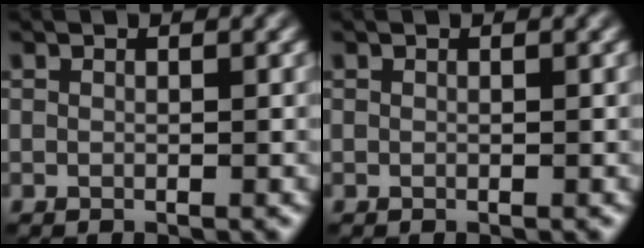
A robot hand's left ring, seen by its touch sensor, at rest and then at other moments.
{"total": 0.0}